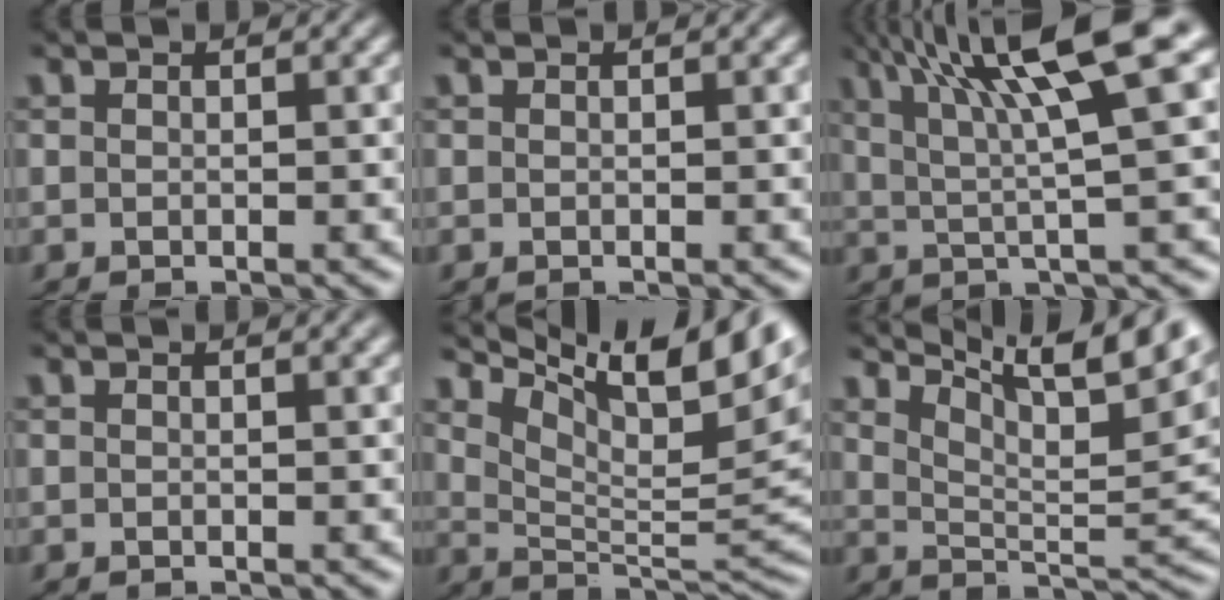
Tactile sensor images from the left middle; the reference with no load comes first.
{"total": 0.0}
{"total": 10.9, "force": [4.8, 1.8, 9.7], "torque": [-0.140, 0.020, 0.078]}
{"total": 1.2, "force": [0.8, 0.4, 0.8], "torque": [-0.006, 0.004, 0.008]}
{"total": 13.0, "force": [8.1, 3.6, 9.5], "torque": [-0.152, 0.017, 0.145]}
{"total": 11.6, "force": [7.8, 2.8, 8.1], "torque": [-0.124, 0.011, 0.128]}